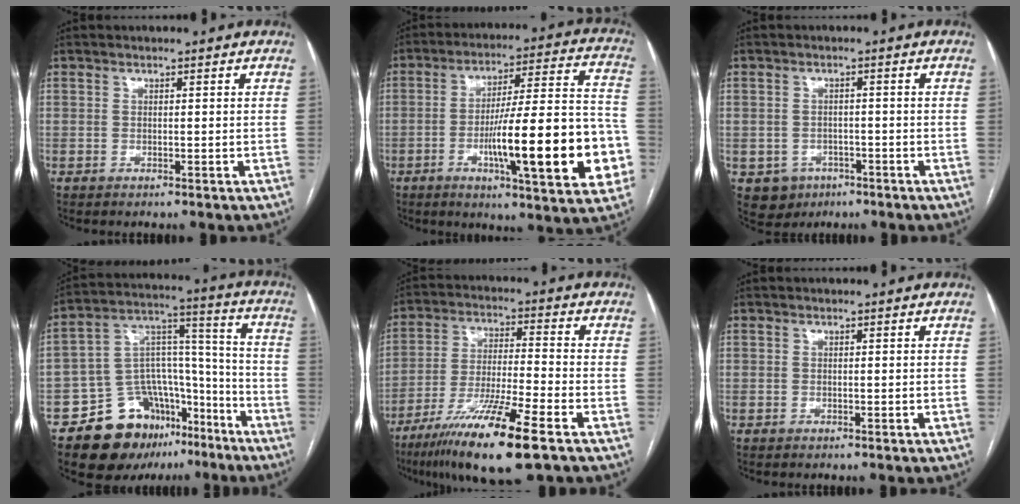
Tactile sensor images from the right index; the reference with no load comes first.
{"total": 22.0, "force": [-5.9, 3.0, 20.9], "torque": [-0.265, 0.013, -0.081]}
{"total": 4.5, "force": [-2.1, 3.8, 0.9], "torque": [-0.010, 0.006, -0.025]}
{"total": 17.0, "force": [-11.0, 10.8, 7.3], "torque": [-0.101, 0.078, -0.170]}
{"total": 14.2, "force": [-8.4, 0.7, 11.4], "torque": [-0.217, -0.033, -0.148]}
{"total": 0.0}